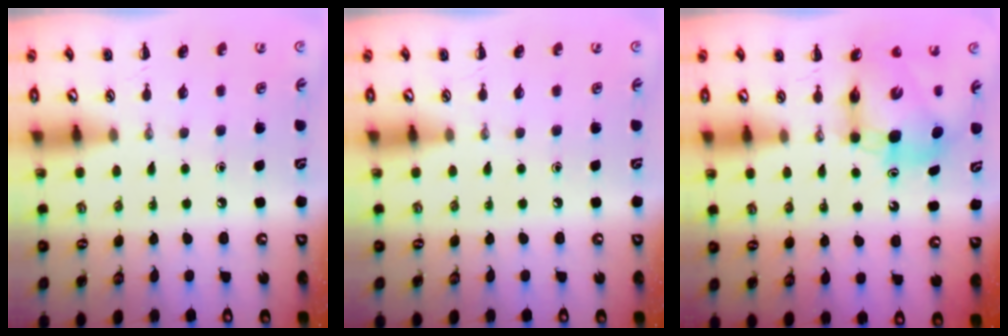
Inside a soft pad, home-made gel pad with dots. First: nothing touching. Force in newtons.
{"total": 0.0}
{"total": 8.8, "press": 8.4, "slide": 2.7}